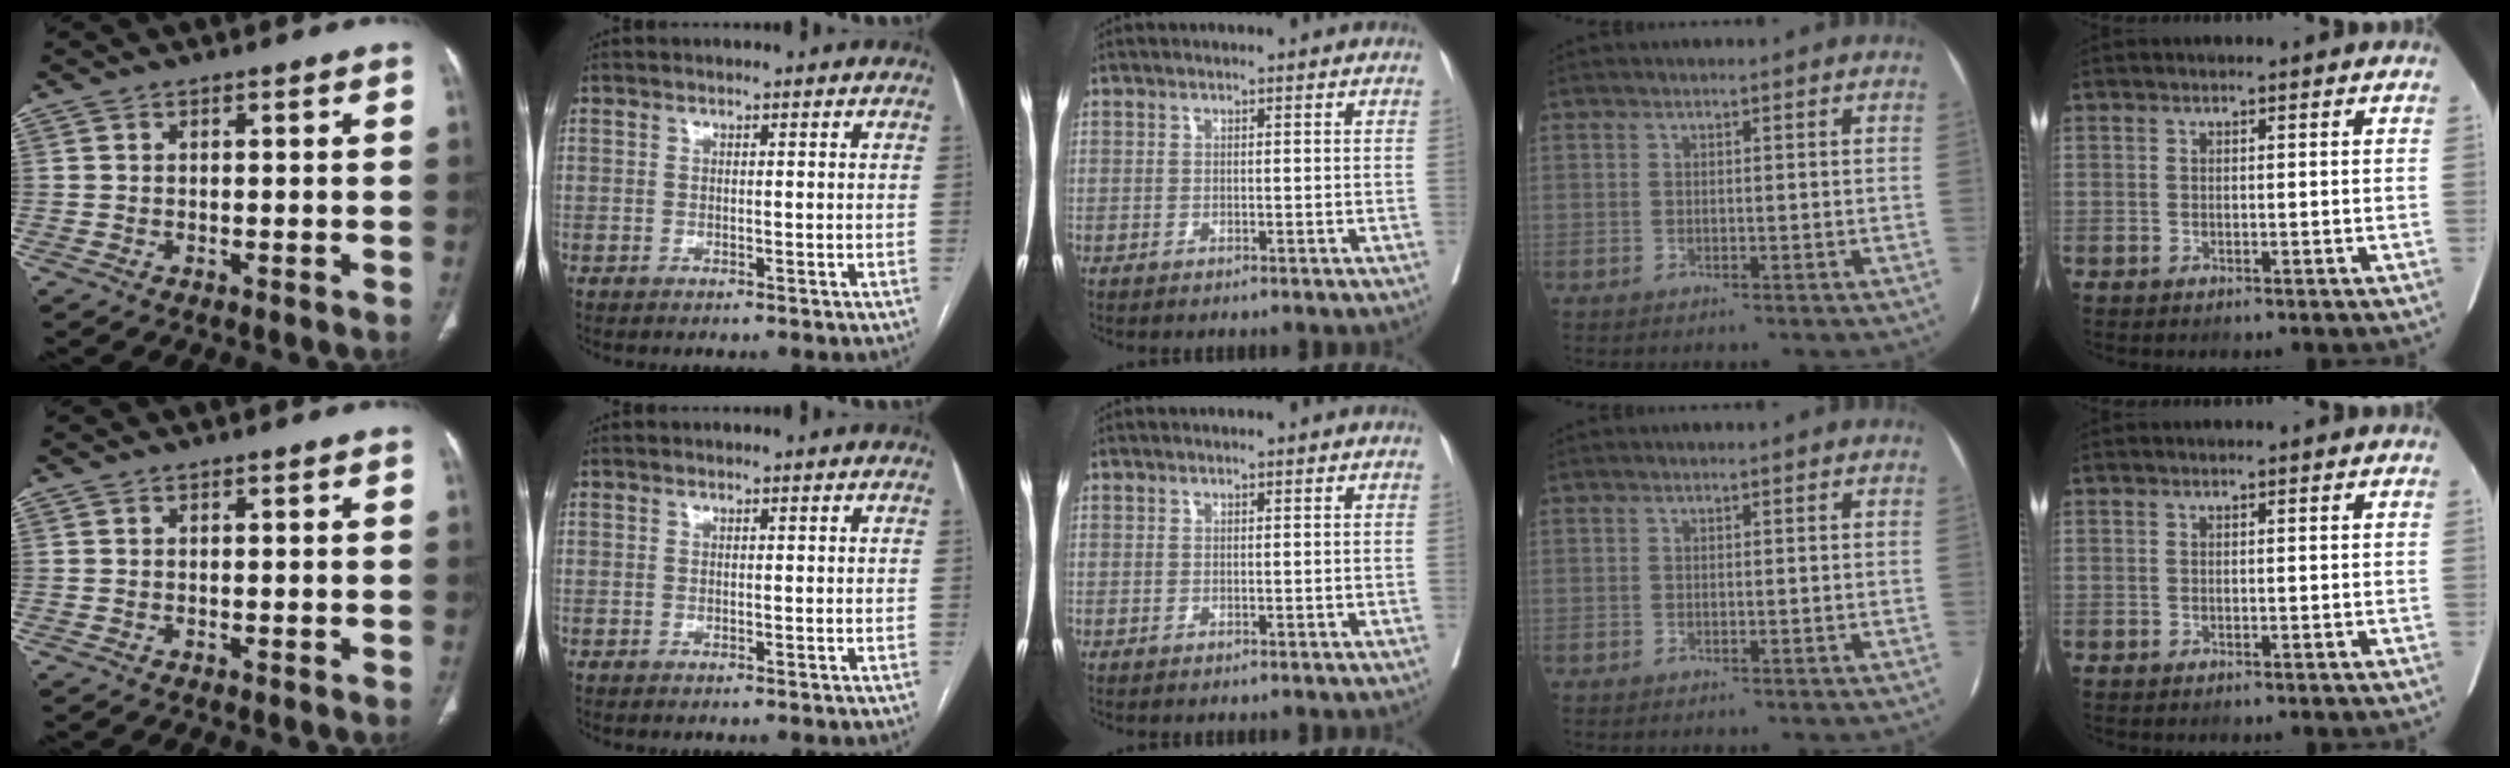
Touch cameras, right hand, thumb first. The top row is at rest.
{}